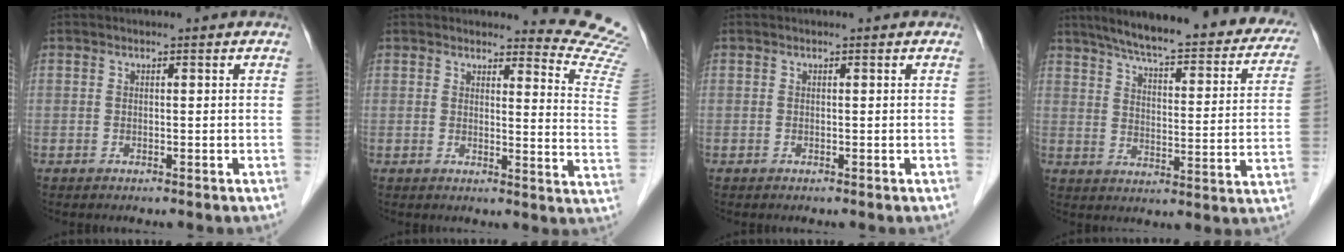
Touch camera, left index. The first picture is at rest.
{"total": 10.7, "force": [10.7, -0.9, -0.1], "torque": [0.010, -0.138, 0.089]}
{"total": 0.0}
{"total": 27.0, "force": [22.3, 5.2, 14.4], "torque": [-0.201, -0.014, 0.272]}